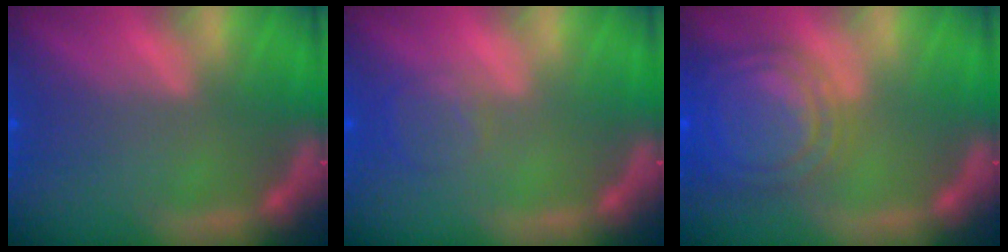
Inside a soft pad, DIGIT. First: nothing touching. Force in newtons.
{"total": 2.0}
{"total": 8.5}